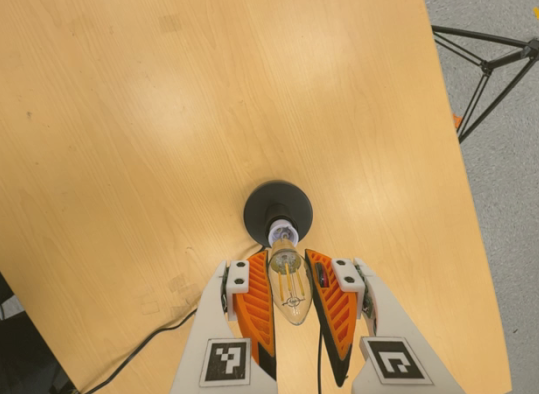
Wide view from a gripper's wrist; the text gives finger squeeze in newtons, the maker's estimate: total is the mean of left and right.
{"total": 15.2, "left": 15.0, "right": 15.3}